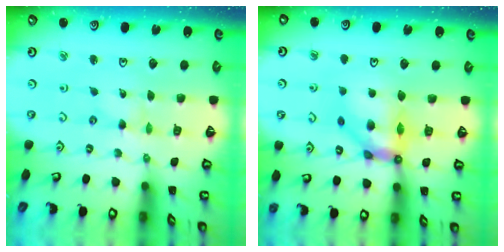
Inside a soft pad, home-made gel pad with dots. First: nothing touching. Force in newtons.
{"total": 11.2, "press": 11.0, "slide": 2.1}